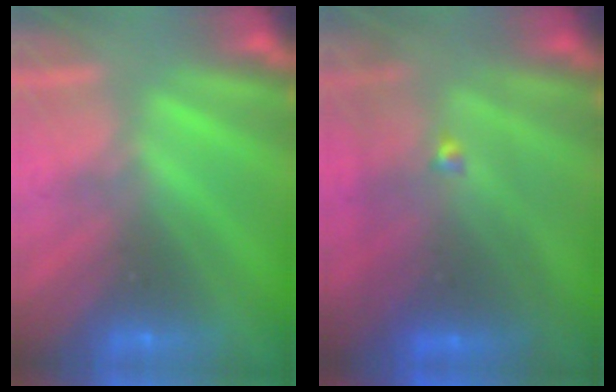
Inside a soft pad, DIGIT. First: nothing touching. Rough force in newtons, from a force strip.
{"total": 4.7}